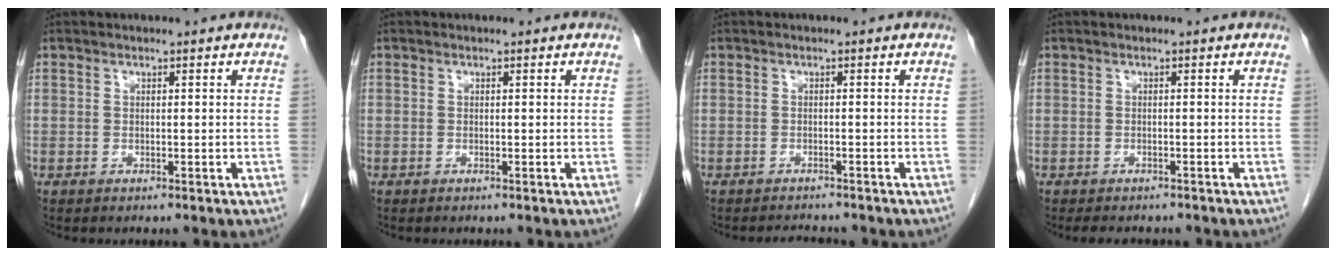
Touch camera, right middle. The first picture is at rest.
{"total": 0.0}
{"total": 2.3, "force": [-2.3, 0.4, 0.3], "torque": [-0.005, -0.007, -0.032]}
{"total": 5.0, "force": [-4.3, 1.9, 1.8], "torque": [-0.021, -0.003, -0.052]}